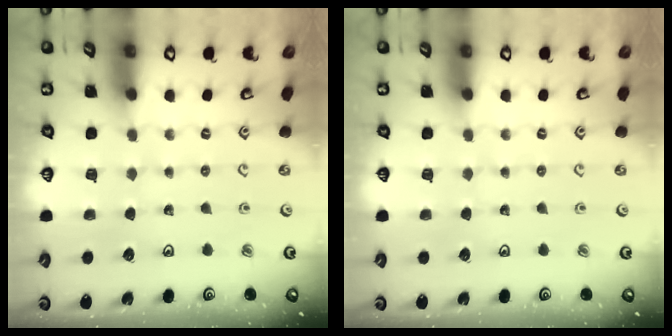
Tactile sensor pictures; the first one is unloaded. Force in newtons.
{"total": 0.0}